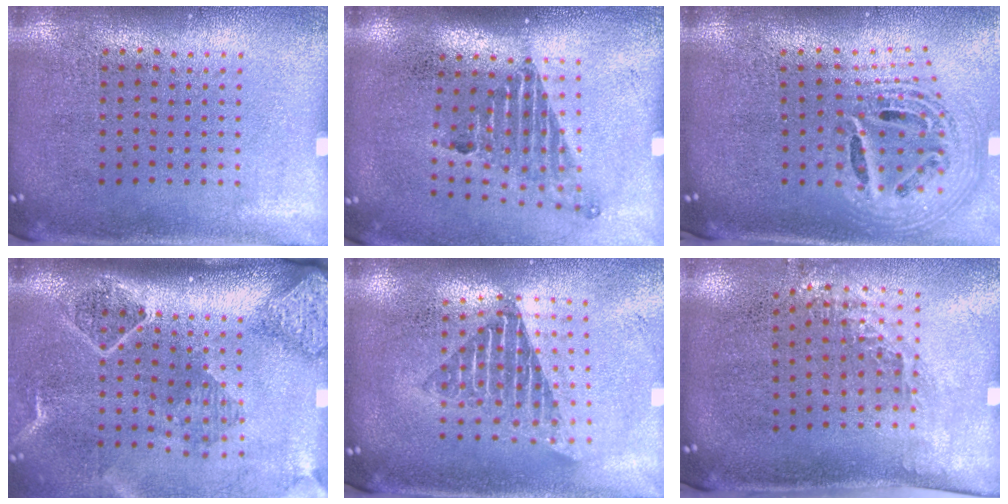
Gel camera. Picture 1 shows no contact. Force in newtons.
{"total": 1.6, "press": 1.2, "slide": 1.1}
{"total": 2.7, "press": 1.8, "slide": 1.9}
{"total": 2.7, "press": 2.0, "slide": 1.9}
{"total": 1.7, "press": 1.4, "slide": 1.0}
{"total": 1.2, "press": 1.0, "slide": 0.8}